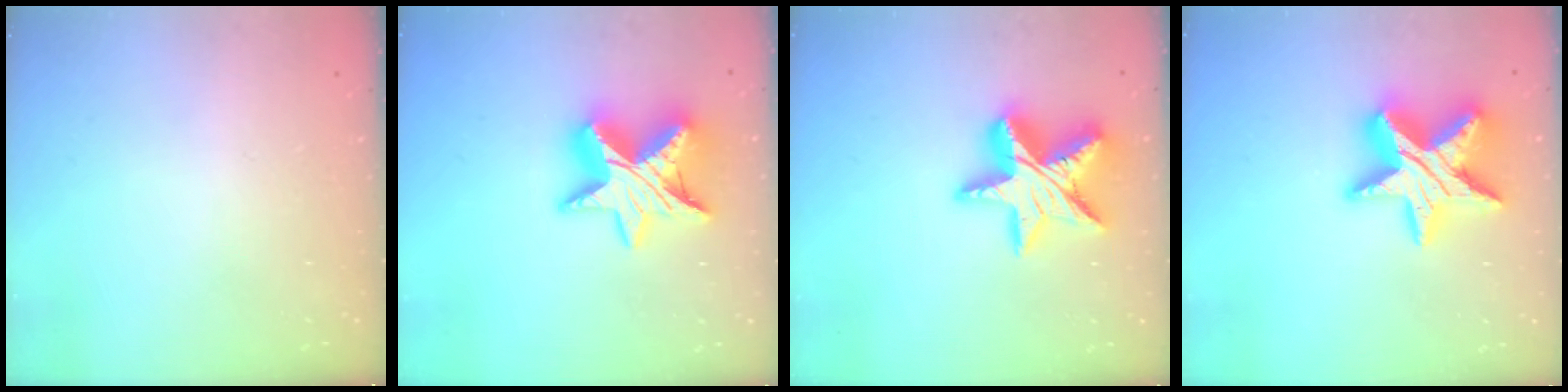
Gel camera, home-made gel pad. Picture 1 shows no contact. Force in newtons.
{"total": 16.8, "press": 16.7, "slide": 1.7}
{"total": 18.7, "press": 18.6, "slide": 1.8}
{"total": 20.9, "press": 20.9, "slide": 1.3}